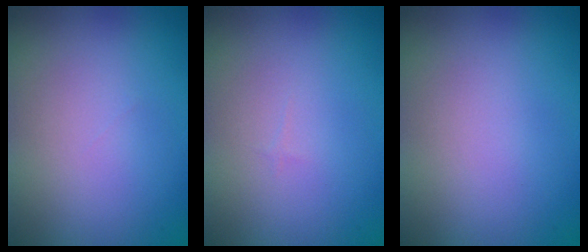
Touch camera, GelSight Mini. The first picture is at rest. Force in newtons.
{"total": 0.0}
{"total": 0.0}